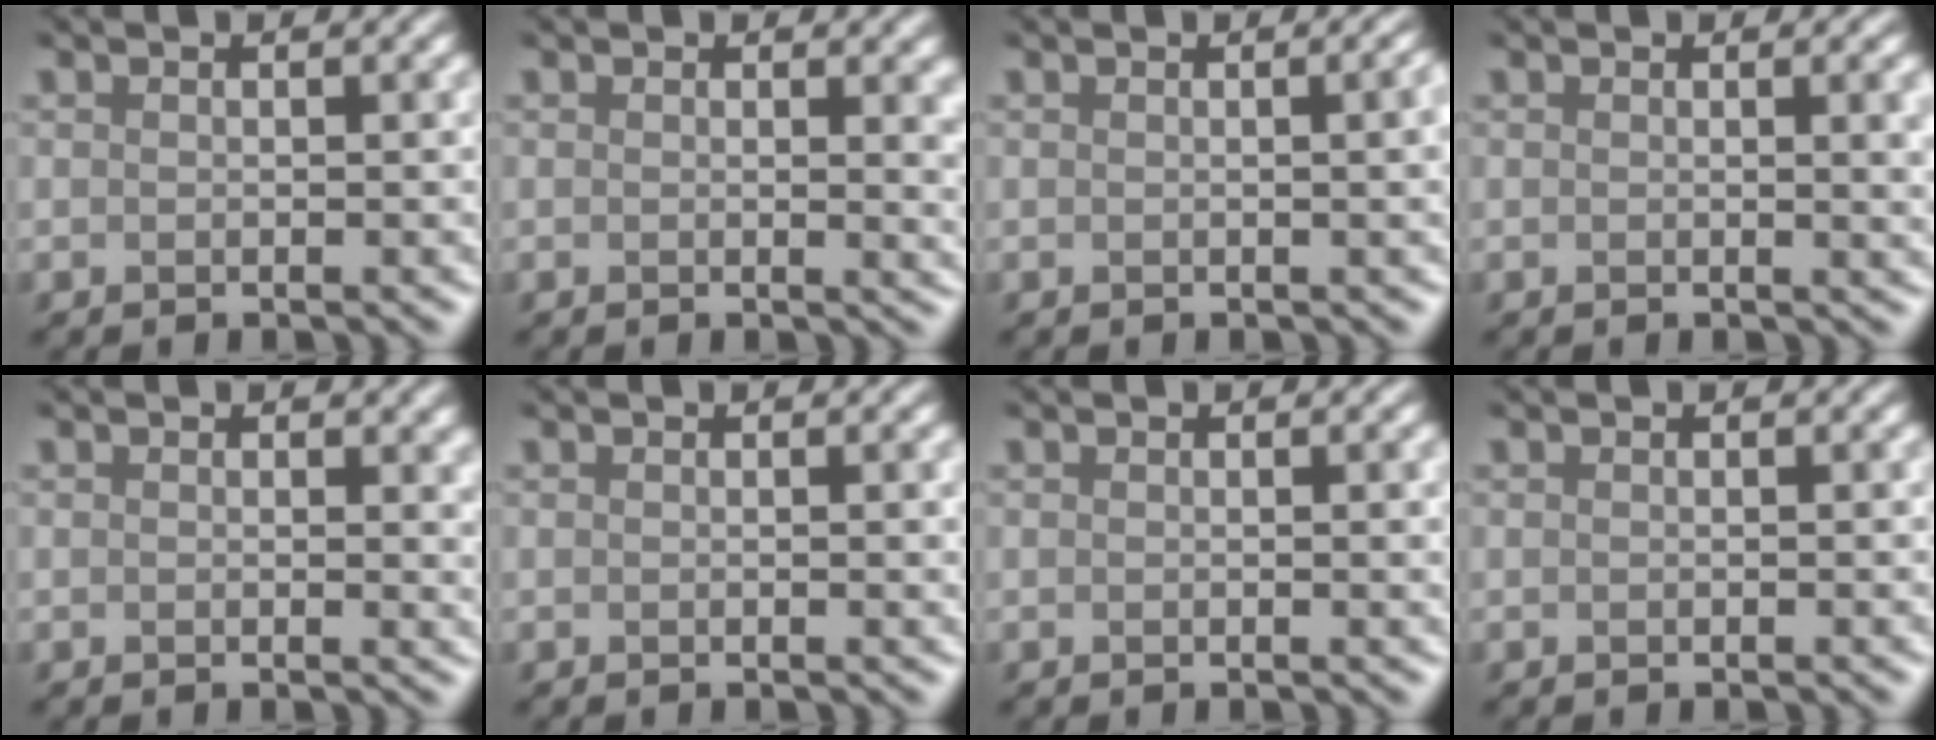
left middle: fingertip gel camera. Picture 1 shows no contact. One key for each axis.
{"total": 2.1, "fx": 0.5, "fy": 0.9, "fz": 1.9, "tx": -0.018, "ty": -0.003, "tz": 0.002}
{"total": 4.0, "fx": 0.3, "fy": 2.3, "fz": 3.3, "tx": 0.001, "ty": 0.011, "tz": -0.020}
{"total": 3.0, "fx": 0.5, "fy": 1.3, "fz": 2.6, "tx": -0.018, "ty": 0.003, "tz": -0.003}
{"total": 0.7, "fx": 0.5, "fy": 0.2, "fz": 0.5, "tx": -0.010, "ty": -0.003, "tz": 0.005}
{"total": 0.7, "fx": 0.2, "fy": 0.3, "fz": 0.5, "tx": 0.000, "ty": -0.004, "tz": -0.002}
{"total": 1.0, "fx": 0.3, "fy": 0.5, "fz": 0.9, "tx": 0.001, "ty": -0.003, "tz": -0.003}
{"total": 0.0}